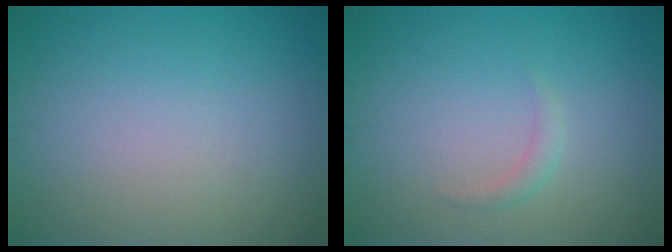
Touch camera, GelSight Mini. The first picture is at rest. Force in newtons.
{"total": 1.0, "press": 1.0, "slide": 0.0}